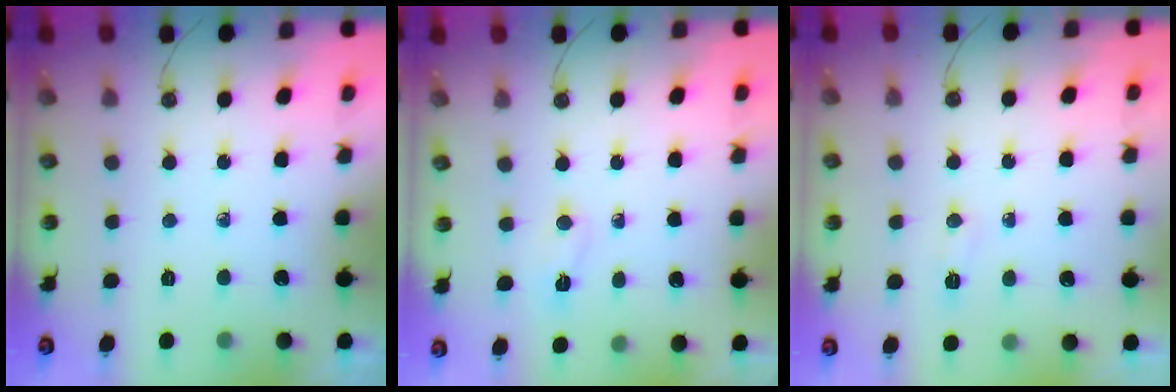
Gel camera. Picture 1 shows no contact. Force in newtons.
{"total": 2.5, "press": 2.4, "slide": 0.6}
{"total": 4.6, "press": 4.5, "slide": 0.8}